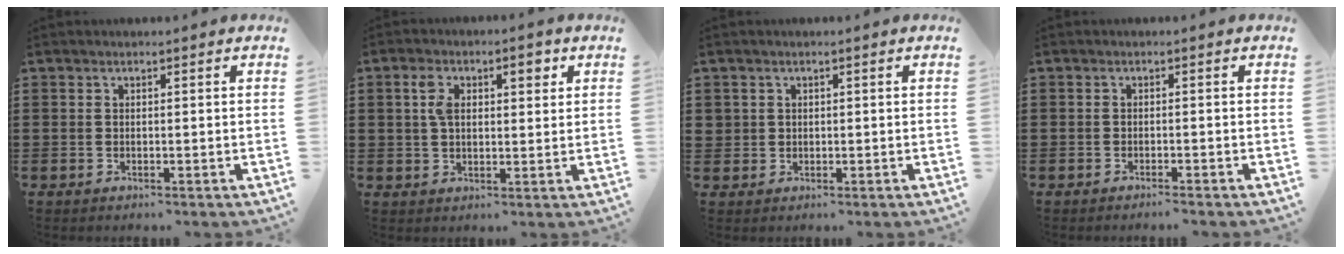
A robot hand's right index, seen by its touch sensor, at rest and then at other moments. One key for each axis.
{"total": 5.3, "fx": 1.5, "fy": 2.7, "fz": 4.3, "tx": -0.086, "ty": 0.013, "tz": 0.021}
{"total": 1.3, "fx": 0.4, "fy": 1.2, "fz": 0.1, "tx": -0.007, "ty": 0.006, "tz": 0.008}
{"total": 0.9, "fx": -0.8, "fy": -0.3, "fz": 0.3, "tx": -0.008, "ty": -0.004, "tz": -0.015}